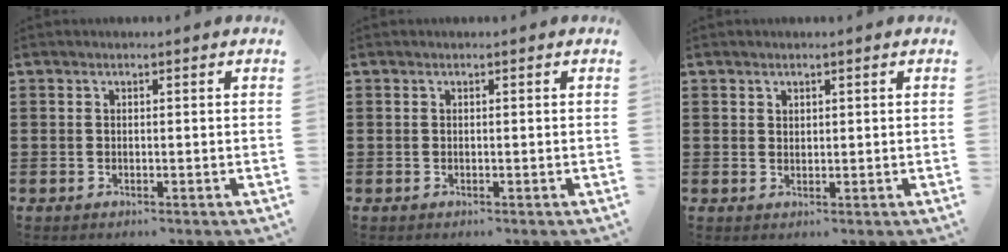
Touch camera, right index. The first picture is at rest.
{"total": 0.0}
{"total": 1.2, "force": [0.9, 0.7, 0.2], "torque": [-0.005, 0.002, 0.019]}